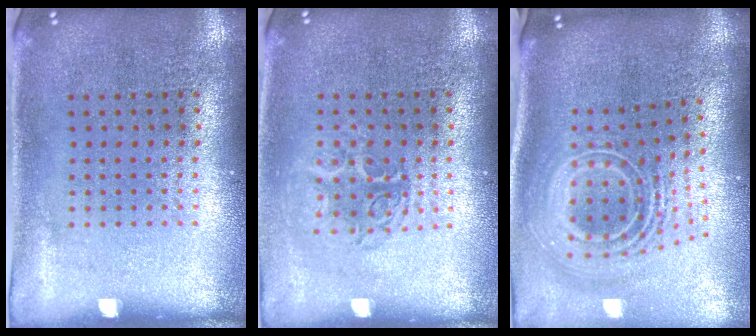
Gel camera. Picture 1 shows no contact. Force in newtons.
{"total": 1.3, "press": 1.1, "slide": 0.7}
{"total": 2.8, "press": 1.9, "slide": 2.1}